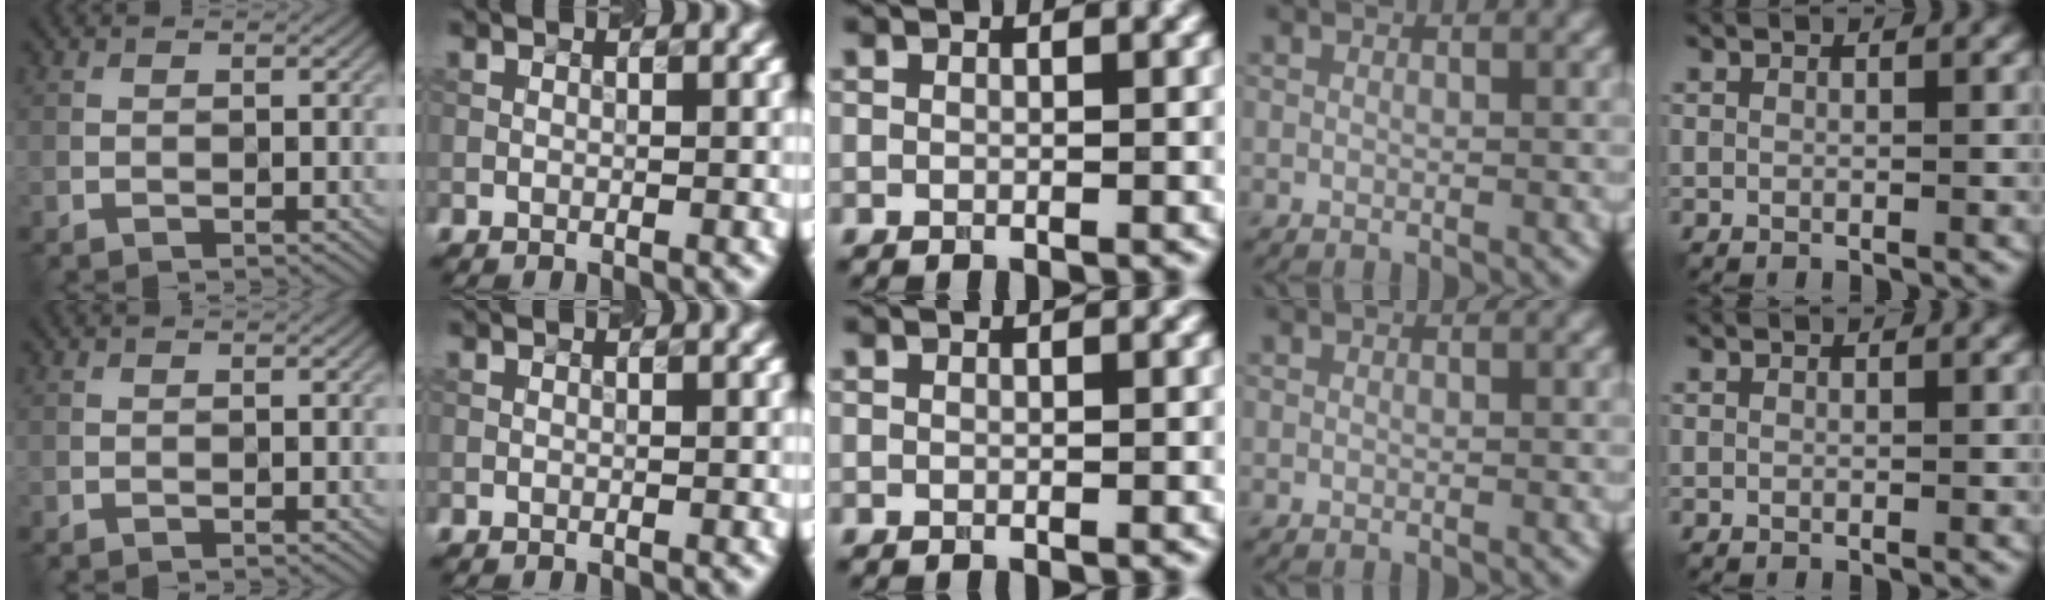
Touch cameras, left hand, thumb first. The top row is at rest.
{}